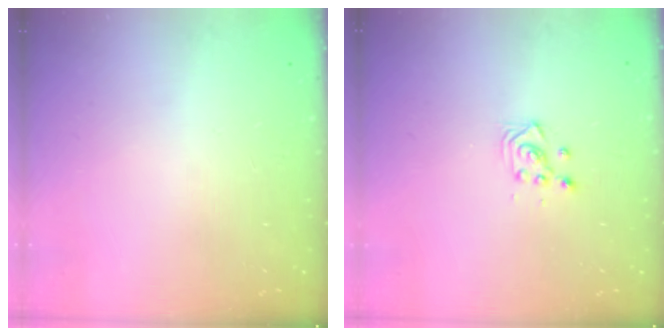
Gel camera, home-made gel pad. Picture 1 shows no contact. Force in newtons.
{"total": 3.0, "press": 3.0, "slide": 0.5}